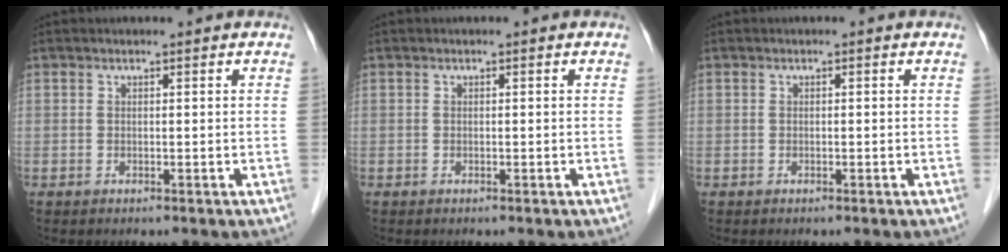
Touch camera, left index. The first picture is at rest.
{"total": 0.0}
{"total": 0.0}